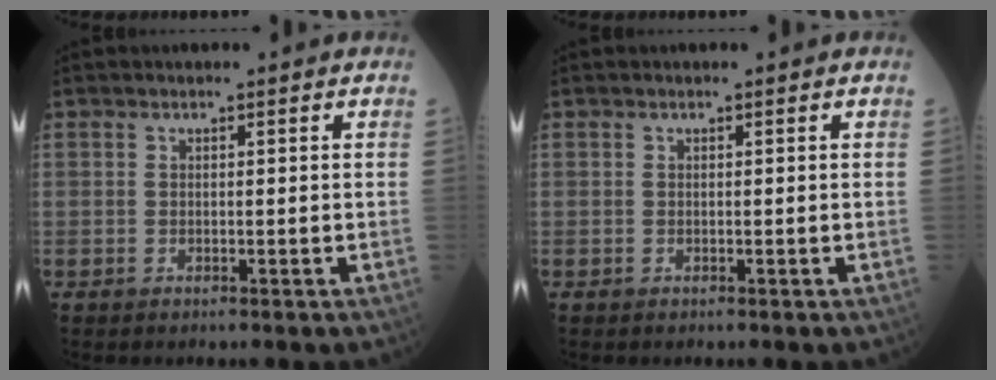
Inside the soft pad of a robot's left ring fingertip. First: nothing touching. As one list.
[{"total": 0.0}]